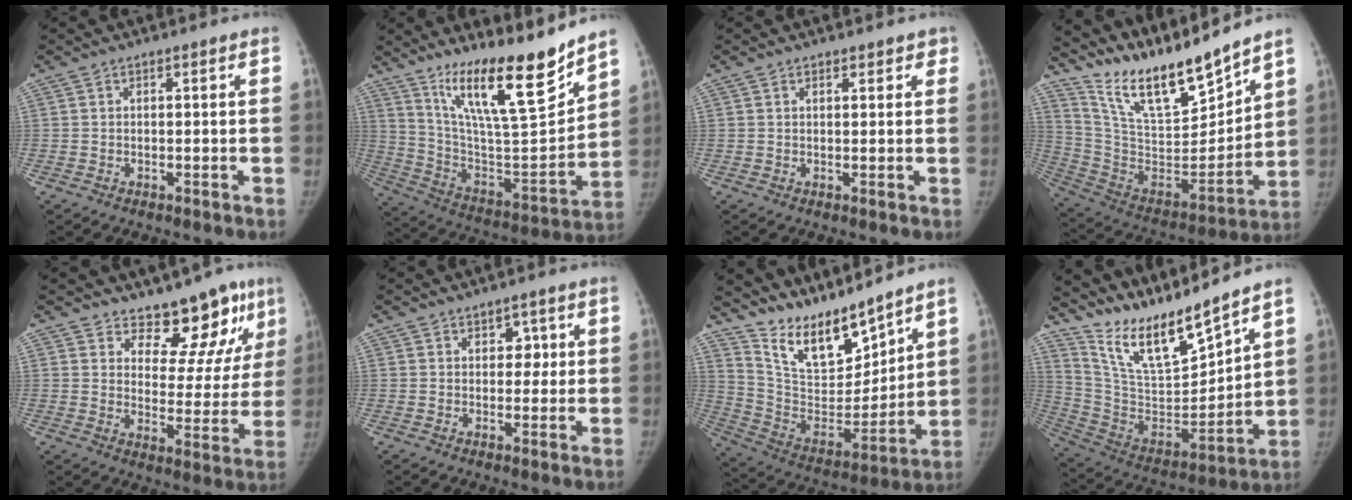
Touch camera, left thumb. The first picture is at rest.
{"total": 22.0, "force": [16.1, 3.8, 14.5], "torque": [-0.204, -0.102, 0.284]}
{"total": 2.0, "force": [1.5, 1.1, 0.8], "torque": [0.011, -0.005, 0.014]}
{"total": 21.1, "force": [18.1, 4.4, 10.0], "torque": [-0.129, -0.110, 0.333]}
{"total": 13.6, "force": [10.5, 6.5, 5.7], "torque": [-0.016, -0.081, 0.136]}
{"total": 3.4, "force": [1.1, 2.5, 1.9], "torque": [0.004, -0.002, 0.012]}
{"total": 16.3, "force": [14.2, 4.6, 6.6], "torque": [-0.077, -0.097, 0.274]}
{"total": 17.1, "force": [15.0, 2.4, 8.0], "torque": [-0.117, -0.097, 0.295]}